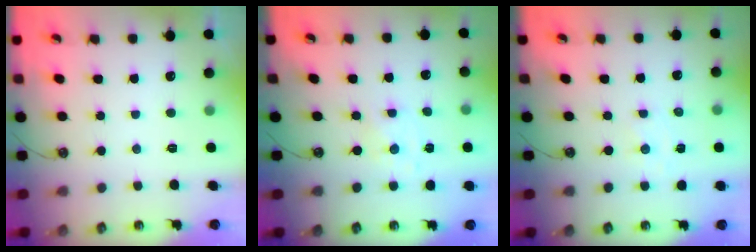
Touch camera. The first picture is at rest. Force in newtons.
{"total": 0.8, "press": 0.8, "slide": 0.2}
{"total": 2.5, "press": 2.5, "slide": 0.4}